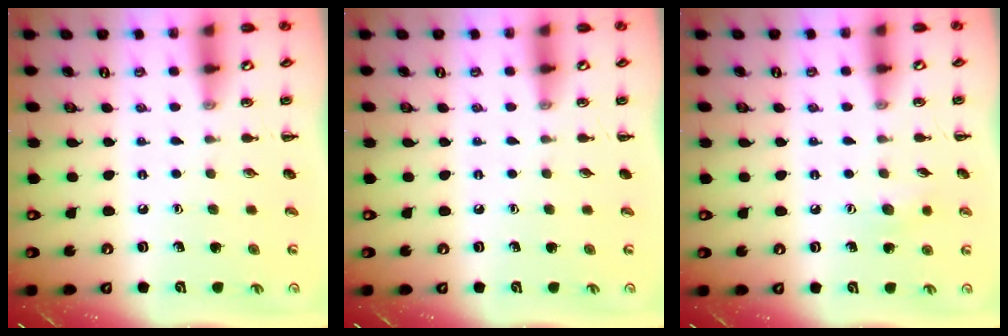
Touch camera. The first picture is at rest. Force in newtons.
{"total": 0.0}
{"total": 5.7, "press": 5.5, "slide": 1.3}